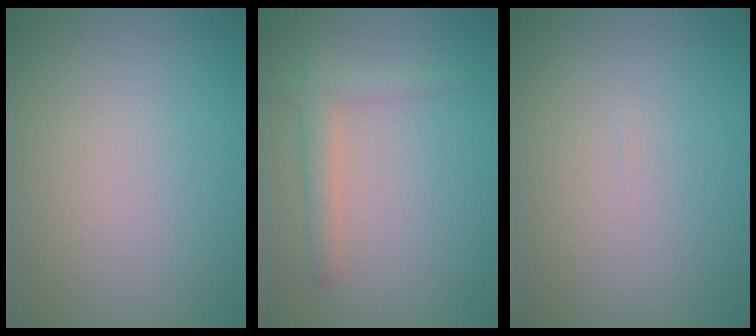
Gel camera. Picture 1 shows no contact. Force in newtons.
{"total": 2.2, "press": 2.2, "slide": 0.1}
{"total": 0.0}